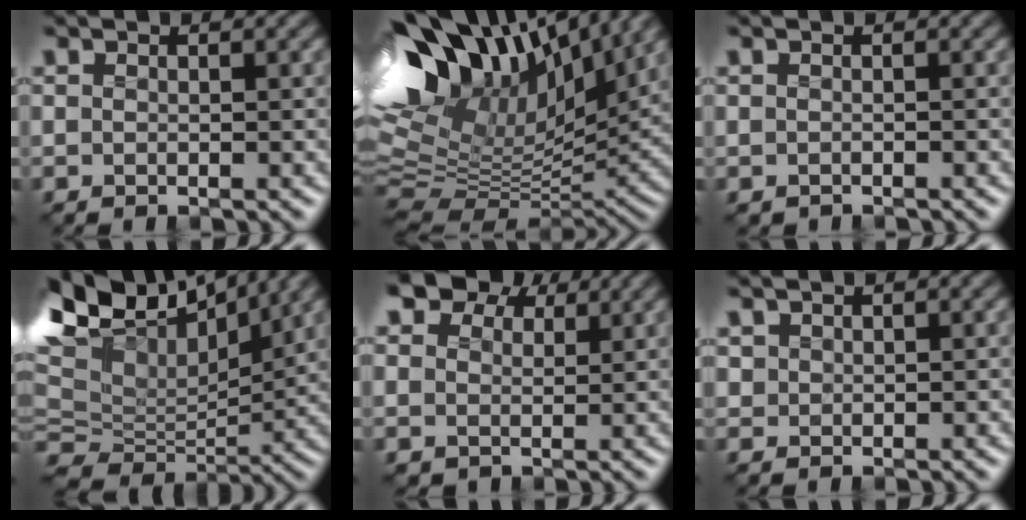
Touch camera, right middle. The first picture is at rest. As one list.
[{"total": 16.1, "force": [8.2, 7.0, 11.9], "torque": [-0.269, 0.045, 0.138]}, {"total": 0.5, "force": [-0.5, 0.1, -0.1], "torque": [0.002, -0.009, -0.011]}, {"total": 13.3, "force": [7.8, 5.4, 9.4], "torque": [-0.177, 0.029, 0.133]}, {"total": 7.0, "force": [4.6, 4.5, 2.8], "torque": [-0.073, 0.006, 0.072]}, {"total": 0.8, "force": [0.5, 0.6, 0.1], "torque": [-0.005, -0.004, 0.016]}]